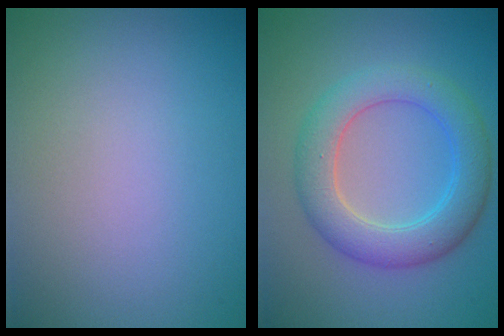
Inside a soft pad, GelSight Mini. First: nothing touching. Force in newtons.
{"total": 5.5, "press": 5.5, "slide": 0.2}